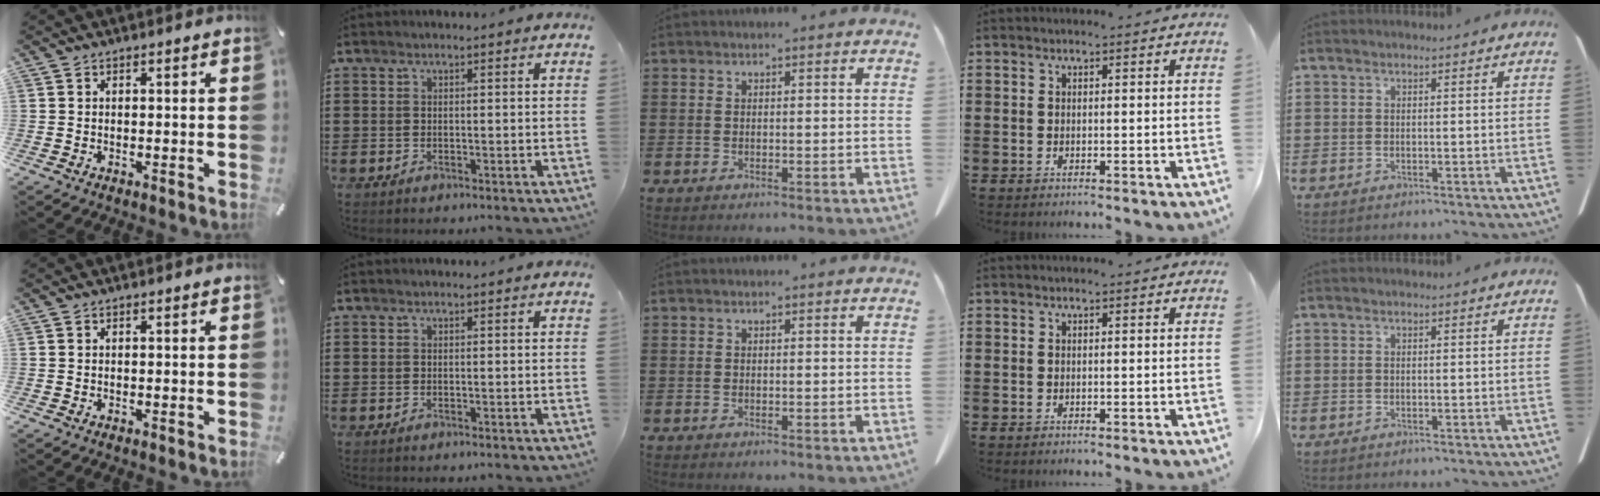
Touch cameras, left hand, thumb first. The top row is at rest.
{}